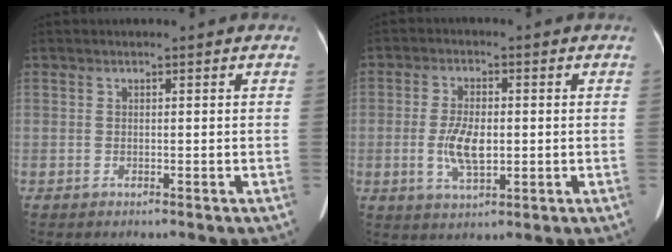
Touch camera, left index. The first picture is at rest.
{"total": 6.2, "force": [-0.8, 2.6, 5.6], "torque": [-0.119, 0.001, -0.010]}